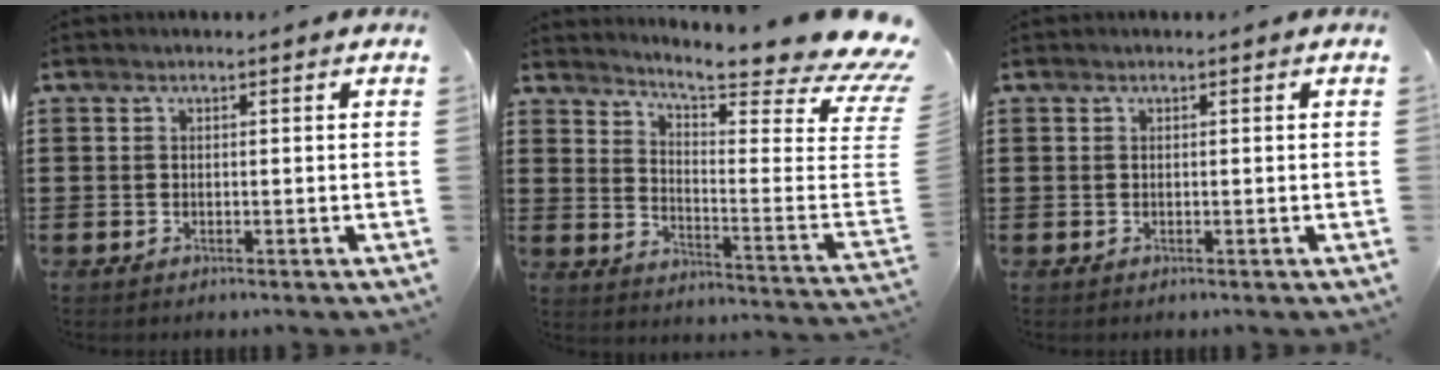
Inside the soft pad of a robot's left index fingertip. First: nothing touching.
{"total": 8.6, "force": [7.6, -0.8, 3.9], "torque": [-0.095, -0.075, 0.122]}
{"total": 0.0}